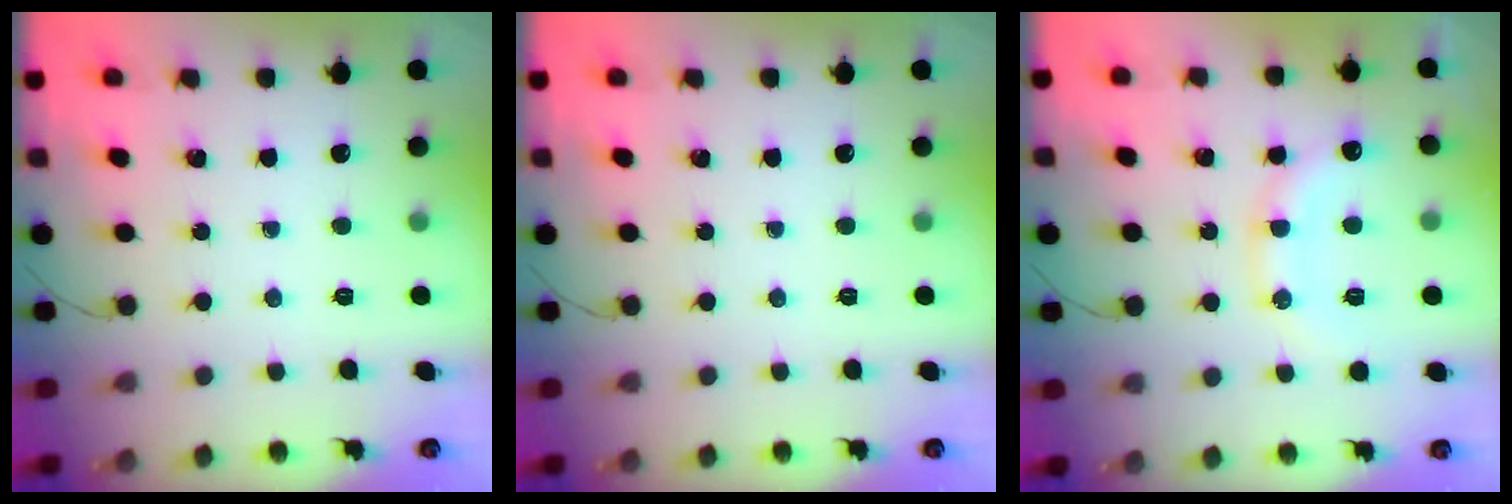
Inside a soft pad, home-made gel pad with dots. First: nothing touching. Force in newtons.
{"total": 0.0}
{"total": 14.3, "press": 14.2, "slide": 1.1}